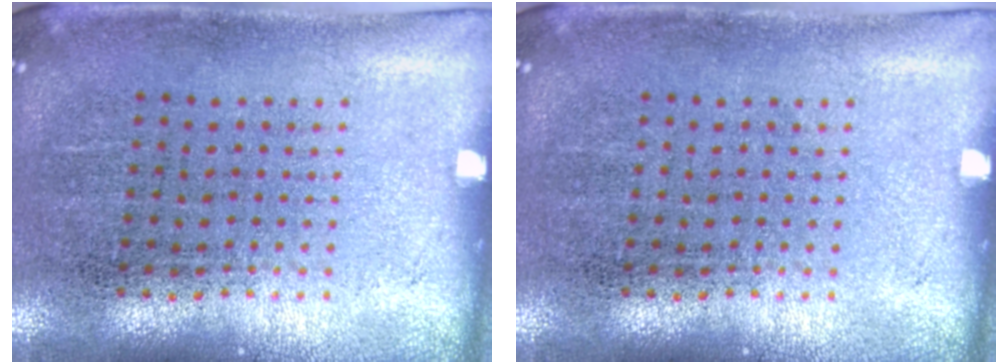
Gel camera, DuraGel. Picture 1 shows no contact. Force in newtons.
{"total": 0.0}